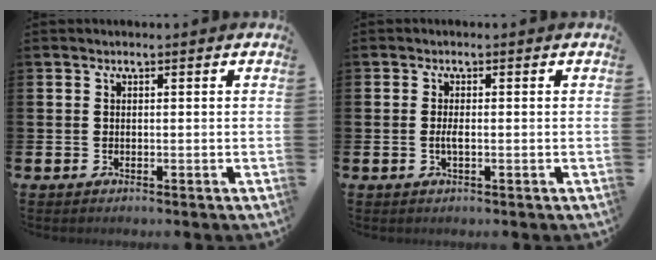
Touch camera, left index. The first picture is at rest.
{"total": 1.4, "force": [-0.3, 0.4, 1.3], "torque": [-0.029, 0.002, -0.004]}